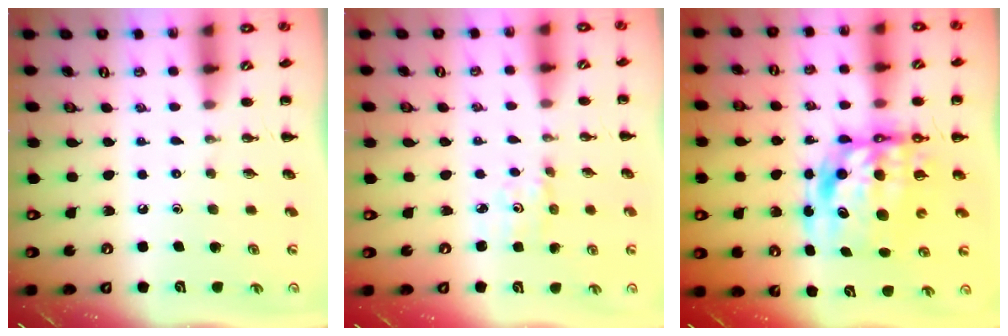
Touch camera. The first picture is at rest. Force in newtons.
{"total": 1.6, "press": 1.5, "slide": 0.3}
{"total": 12.9, "press": 12.4, "slide": 3.5}